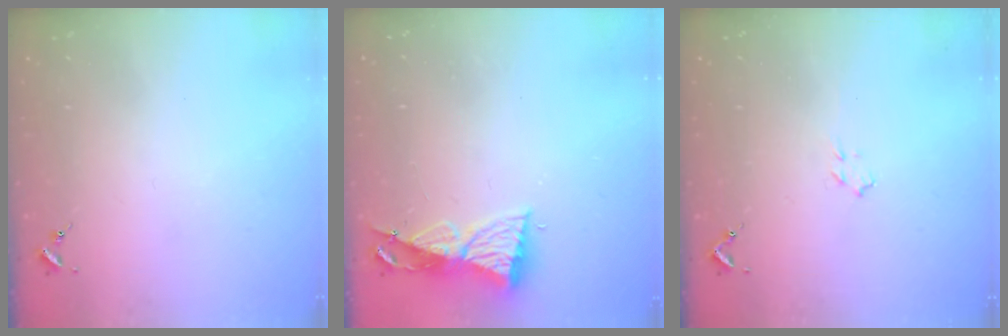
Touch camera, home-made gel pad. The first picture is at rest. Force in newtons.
{"total": 8.4, "press": 8.4, "slide": 0.2}
{"total": 4.2, "press": 4.1, "slide": 0.6}